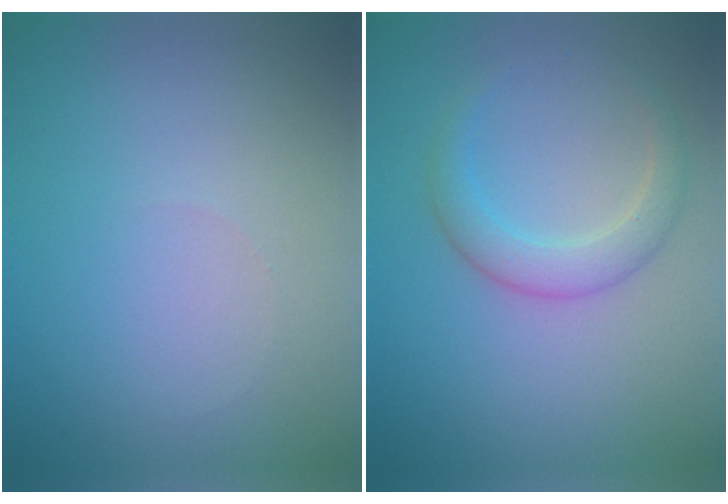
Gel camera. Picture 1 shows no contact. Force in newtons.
{"total": 2.6, "press": 2.6, "slide": 0.1}